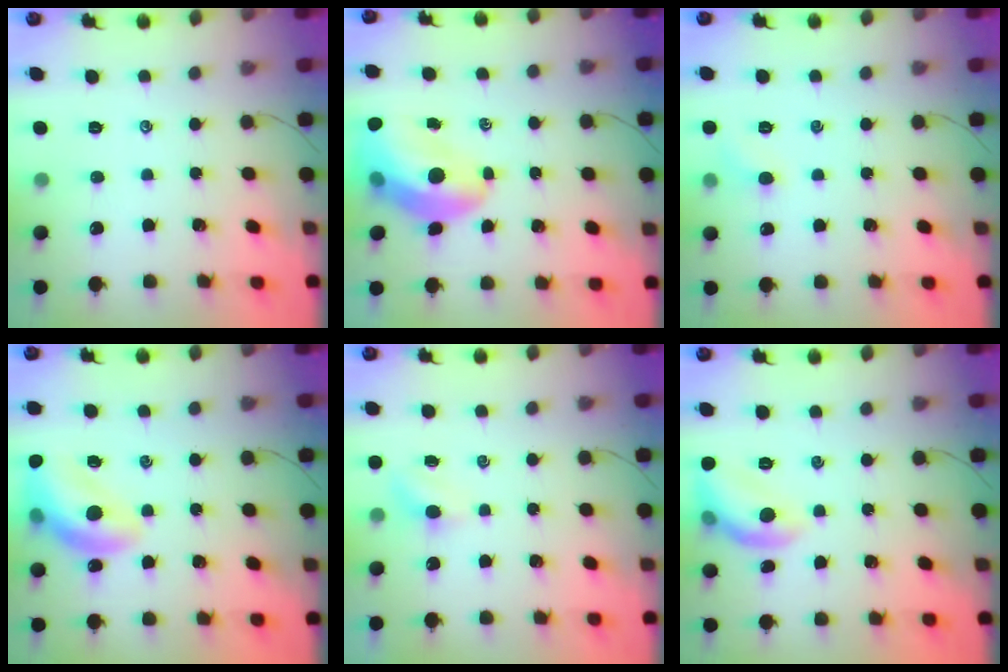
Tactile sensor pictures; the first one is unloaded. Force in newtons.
{"total": 13.3, "press": 12.6, "slide": 4.0}
{"total": 4.4, "press": 4.2, "slide": 1.4}
{"total": 16.5, "press": 16.1, "slide": 3.6}
{"total": 4.0, "press": 3.8, "slide": 1.2}
{"total": 10.0, "press": 9.9, "slide": 1.0}